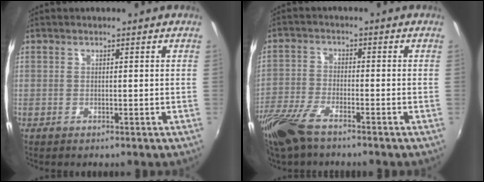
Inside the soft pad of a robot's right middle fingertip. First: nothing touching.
{"total": 8.9, "force": [-6.6, 2.6, 5.3], "torque": [-0.130, -0.020, -0.137]}